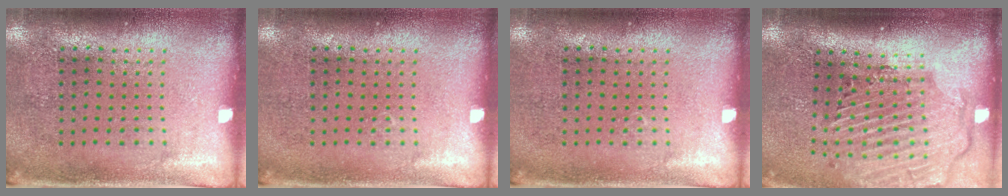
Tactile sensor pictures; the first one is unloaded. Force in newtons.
{"total": 0.0}
{"total": 0.0}
{"total": 2.8, "press": 2.3, "slide": 1.7}